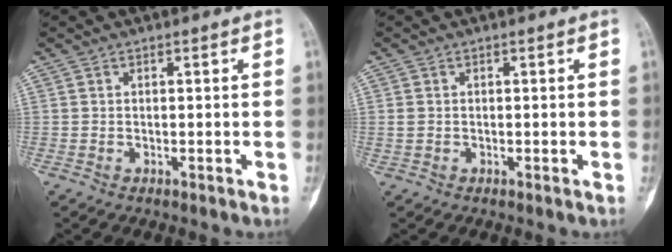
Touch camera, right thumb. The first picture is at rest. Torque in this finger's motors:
{"motor_torque": [0.17, 0.41, 0.03, 0.25, -0.08]}